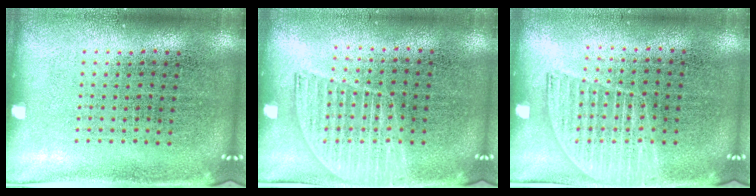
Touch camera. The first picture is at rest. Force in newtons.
{"total": 1.4, "press": 1.2, "slide": 0.6}
{"total": 1.4, "press": 1.2, "slide": 0.6}